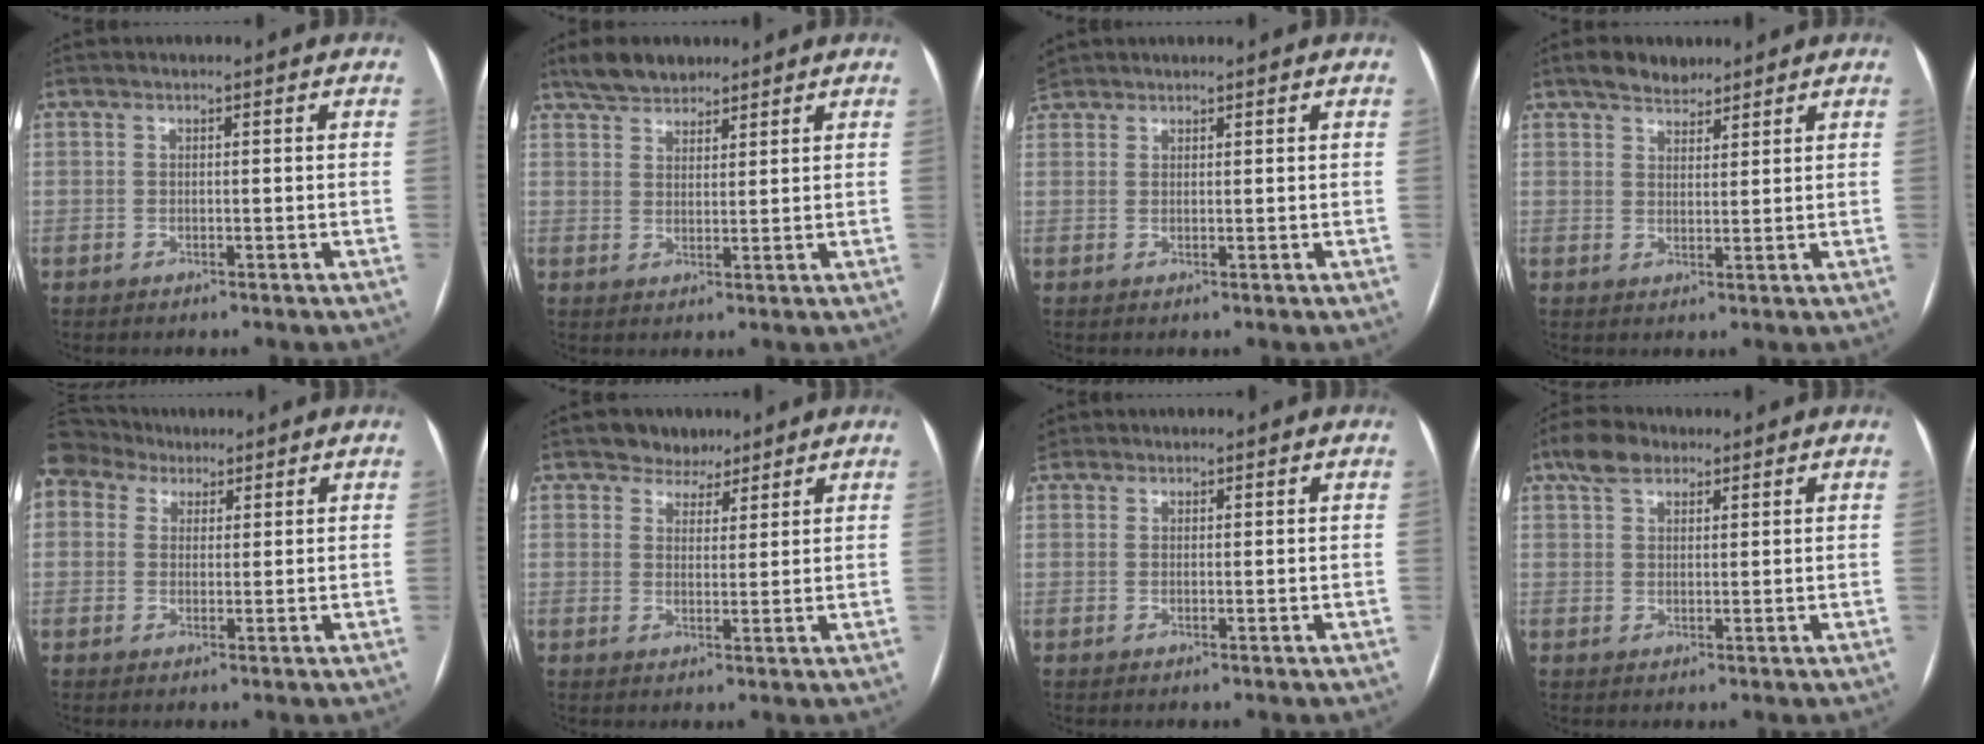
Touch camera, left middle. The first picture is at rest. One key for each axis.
{"total": 5.2, "fx": 4.4, "fy": 2.3, "fz": 1.7, "tx": -0.032, "ty": 0.013, "tz": 0.082}
{"total": 3.1, "fx": 2.7, "fy": 1.5, "fz": 0.7, "tx": -0.027, "ty": 0.018, "tz": 0.055}
{"total": 4.1, "fx": 3.4, "fy": 2.0, "fz": 1.3, "tx": -0.022, "ty": 0.009, "tz": 0.058}
{"total": 6.7, "fx": 4.8, "fy": 4.5, "fz": 1.3, "tx": -0.032, "ty": 0.040, "tz": 0.094}
{"total": 4.3, "fx": 3.4, "fy": 2.7, "fz": 0.4, "tx": 0.002, "ty": 0.002, "tz": 0.050}
{"total": 1.6, "fx": 1.0, "fy": 1.2, "fz": 0.2, "tx": 0.001, "ty": 0.005, "tz": 0.015}
{"total": 4.7, "fx": 3.2, "fy": 2.5, "fz": 2.3, "tx": -0.048, "ty": 0.020, "tz": 0.062}